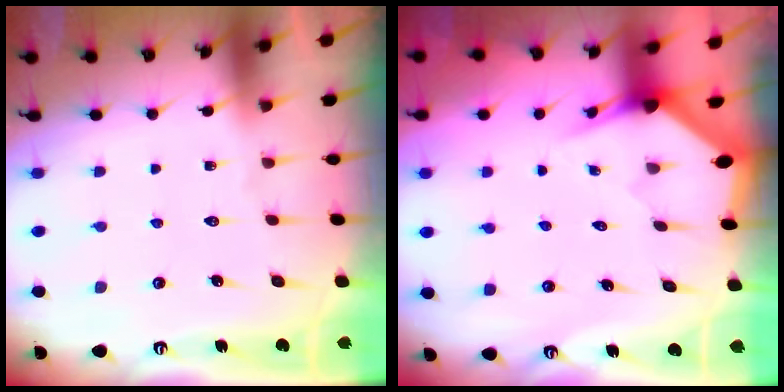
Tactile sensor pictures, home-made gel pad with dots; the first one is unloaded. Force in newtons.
{"total": 2.9, "press": 2.9, "slide": 0.1}